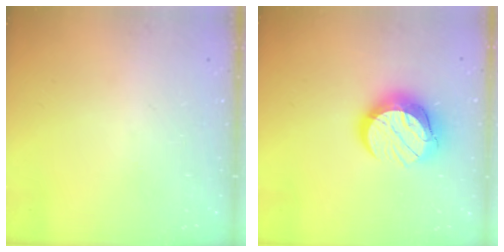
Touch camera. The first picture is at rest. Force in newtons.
{"total": 13.1, "press": 13.0, "slide": 1.1}